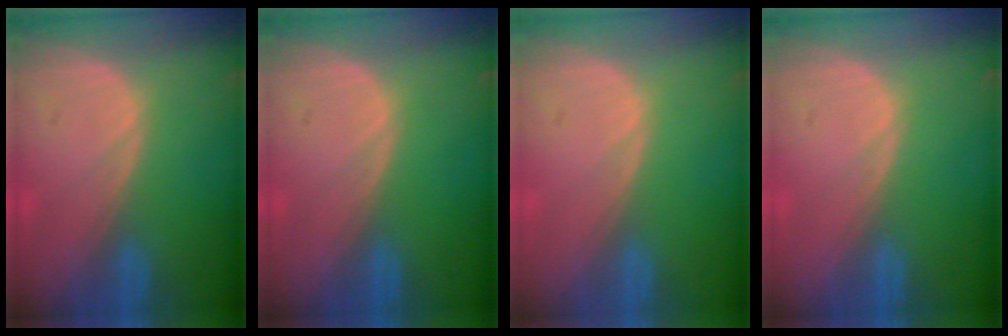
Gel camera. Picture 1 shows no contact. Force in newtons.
{"total": 0.0}
{"total": 0.0}
{"total": 0.0}